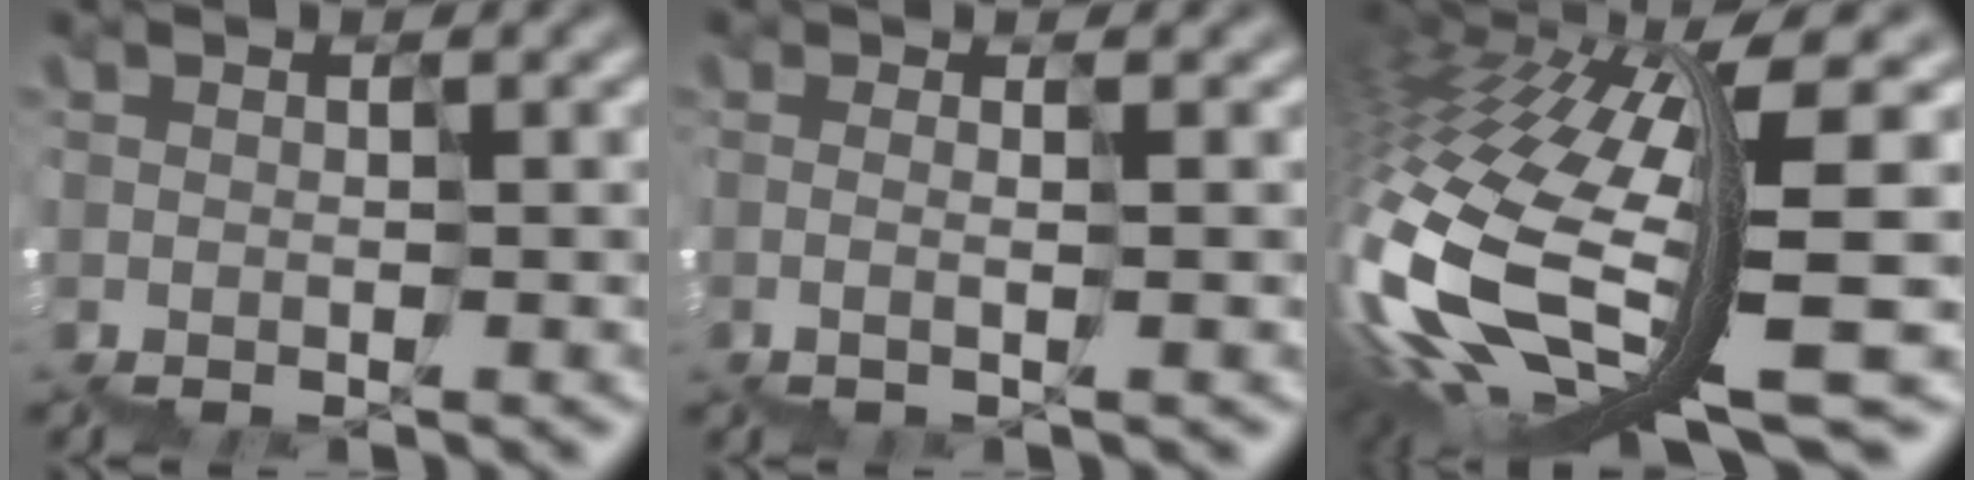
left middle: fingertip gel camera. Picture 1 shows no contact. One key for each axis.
{"total": 0.5, "fx": 0.0, "fy": 0.0, "fz": 0.5, "tx": -0.005, "ty": -0.004, "tz": -0.004}
{"total": 13.2, "fx": -0.5, "fy": 3.0, "fz": 12.9, "tx": -0.281, "ty": -0.033, "tz": 0.020}